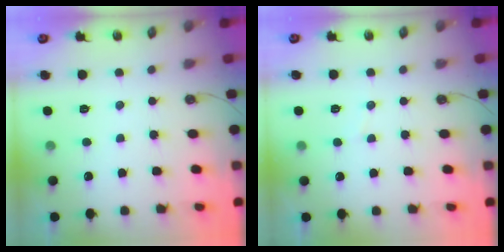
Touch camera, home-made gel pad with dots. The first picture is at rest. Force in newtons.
{"total": 3.0, "press": 2.9, "slide": 0.3}